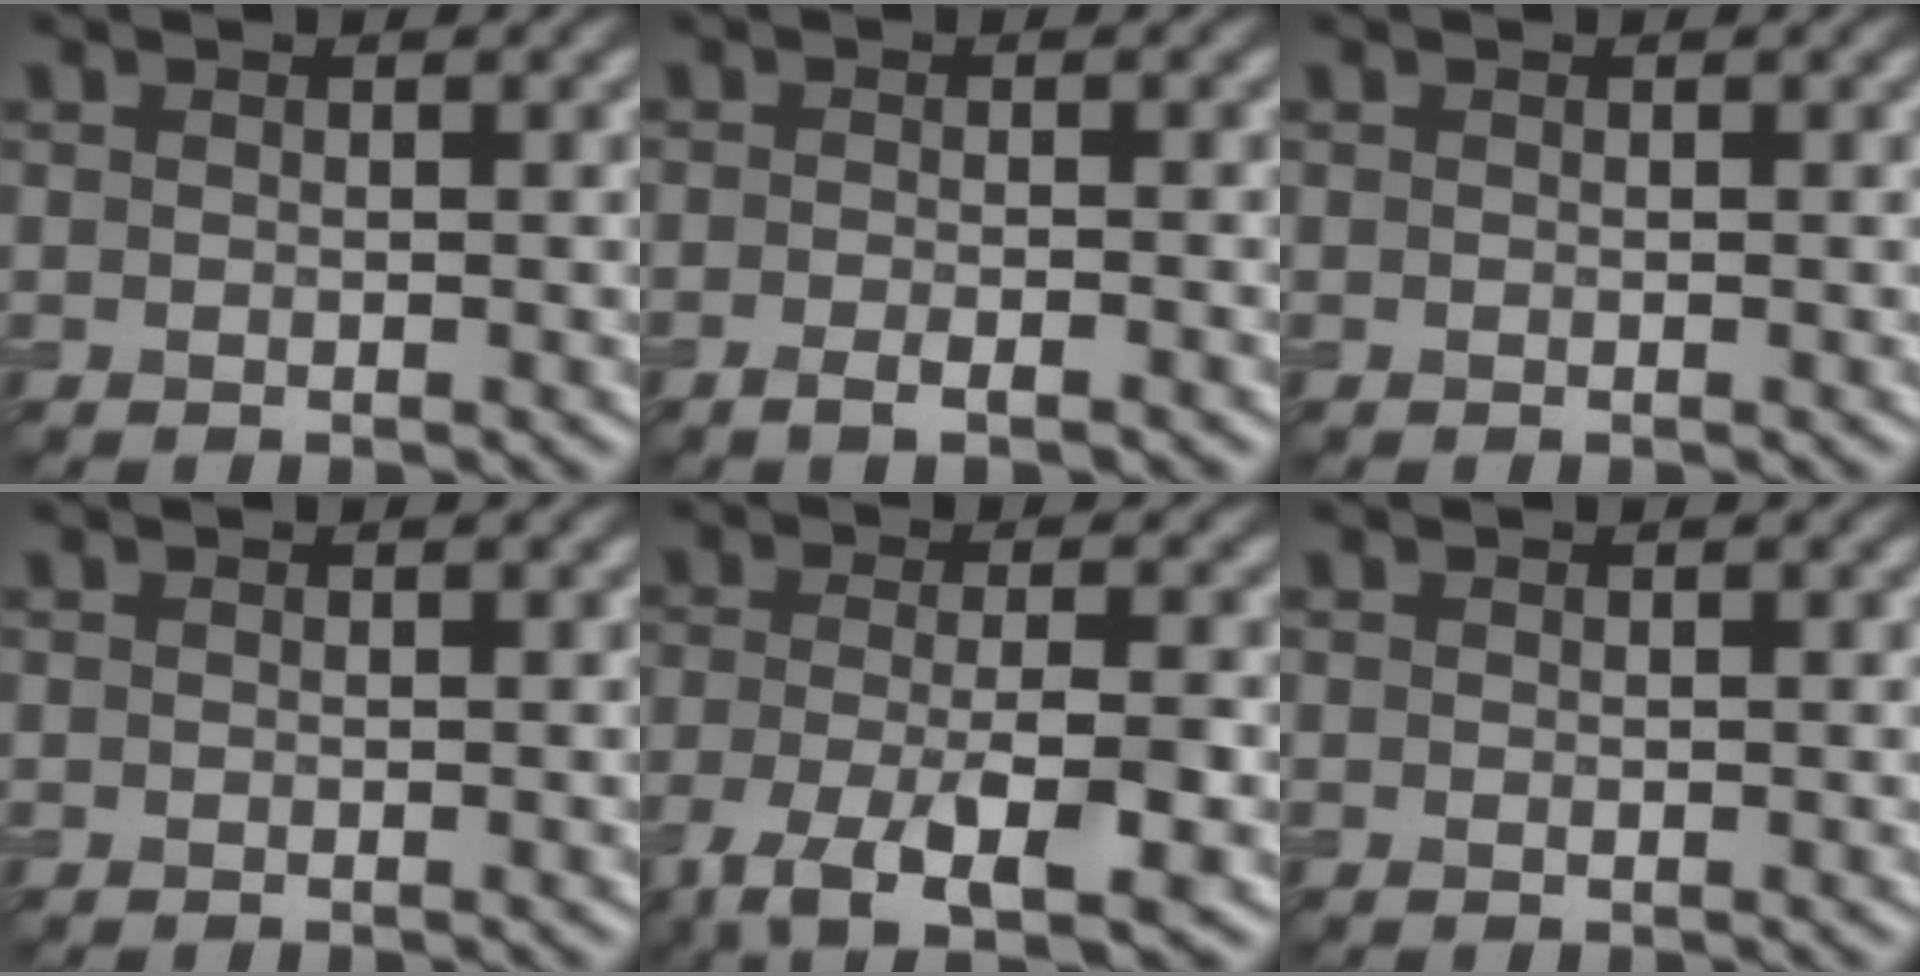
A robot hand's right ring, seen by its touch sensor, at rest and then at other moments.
{"total": 2.1, "force": [-1.1, 0.5, 1.7], "torque": [-0.021, -0.001, -0.021]}
{"total": 0.0}
{"total": 0.0}
{"total": 8.3, "force": [-4.2, 2.5, 6.7], "torque": [-0.122, -0.010, -0.075]}
{"total": 0.0}